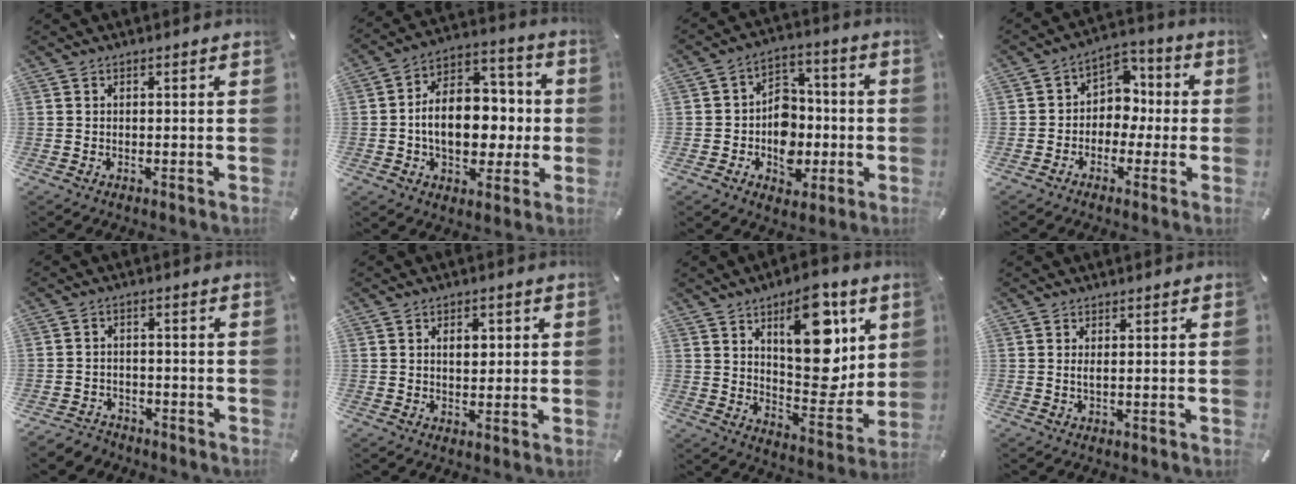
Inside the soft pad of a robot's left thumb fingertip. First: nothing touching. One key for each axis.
{"total": 15.2, "fx": -2.0, "fy": 11.1, "fz": 10.2, "tx": -0.163, "ty": 0.010, "tz": -0.032}
{"total": 10.6, "fx": -3.1, "fy": 9.2, "fz": 4.2, "tx": -0.059, "ty": 0.028, "tz": -0.047}
{"total": 7.4, "fx": -1.1, "fy": 6.8, "fz": 2.6, "tx": -0.038, "ty": 0.015, "tz": -0.022}
{"total": 3.9, "fx": -3.2, "fy": 2.0, "fz": 0.5, "tx": -0.019, "ty": 0.018, "tz": -0.068}
{"total": 3.9, "fx": 0.7, "fy": 2.7, "fz": 2.8, "tx": -0.028, "ty": -0.004, "tz": 0.001}
{"total": 17.1, "fx": 8.5, "fy": 8.5, "fz": 12.2, "tx": -0.152, "ty": -0.054, "tz": 0.143}
{"total": 1.4, "fx": 0.3, "fy": 0.2, "fz": 1.4, "tx": -0.027, "ty": -0.001, "tz": 0.004}